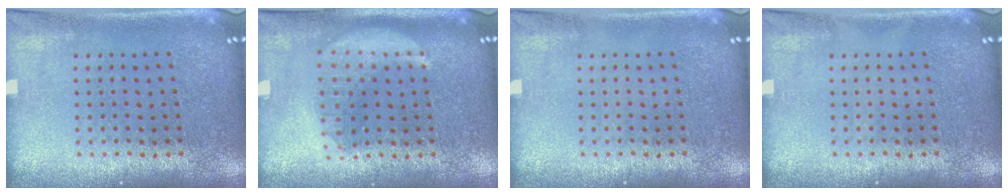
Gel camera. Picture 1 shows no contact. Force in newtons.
{"total": 2.4, "press": 2.4, "slide": 0.3}
{"total": 0.0}
{"total": 0.0}